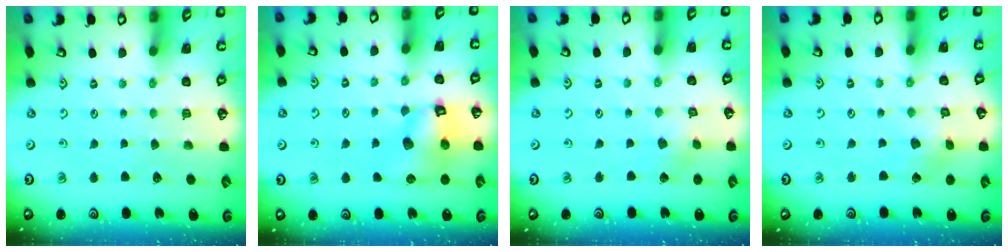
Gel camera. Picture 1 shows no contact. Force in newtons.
{"total": 11.2, "press": 11.1, "slide": 1.5}
{"total": 3.0, "press": 2.9, "slide": 0.6}
{"total": 3.0, "press": 3.0, "slide": 0.1}